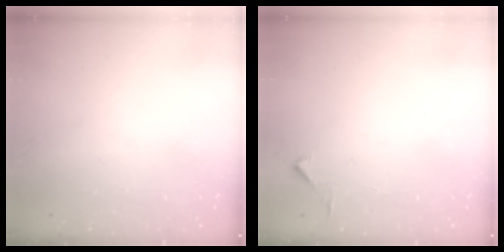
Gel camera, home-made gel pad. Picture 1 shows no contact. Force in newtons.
{"total": 2.8, "press": 2.8, "slide": 0.3}